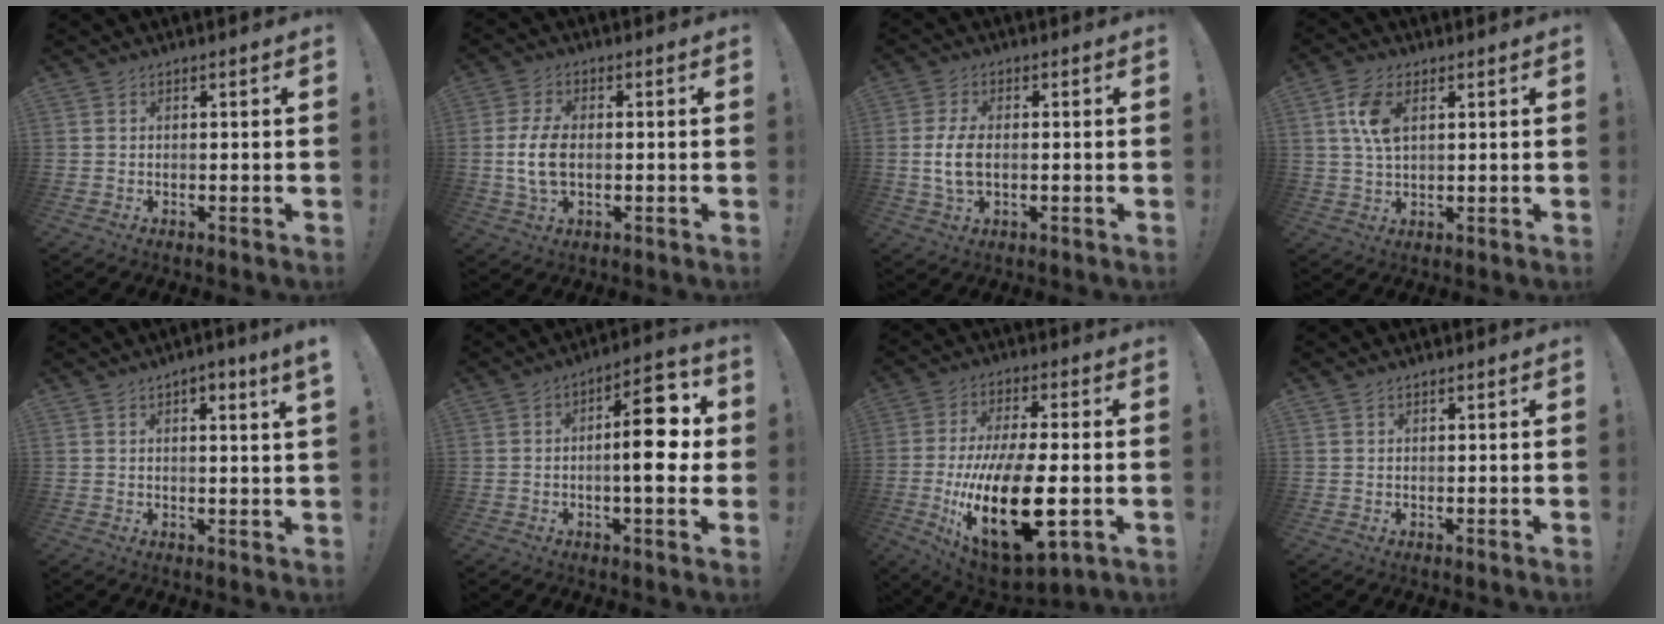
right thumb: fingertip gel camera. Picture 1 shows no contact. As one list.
[{"total": 8.3, "force": [-0.8, 4.6, 6.9], "torque": [-0.139, -0.006, -0.012]}, {"total": 7.1, "force": [-0.7, 3.8, 6.0], "torque": [-0.118, -0.004, -0.011]}, {"total": 8.3, "force": [2.9, 4.4, 6.4], "torque": [-0.128, 0.001, 0.052]}, {"total": 3.4, "force": [1.8, -0.4, 2.9], "torque": [-0.036, -0.012, 0.024]}, {"total": 14.0, "force": [0.8, 5.0, 13.0], "torque": [-0.168, 0.001, 0.003]}, {"total": 24.6, "force": [-4.8, 10.2, 21.8], "torque": [-0.408, 0.000, -0.066]}, {"total": 1.0, "force": [0.9, 0.3, 0.3], "torque": [0.000, -0.003, 0.016]}]